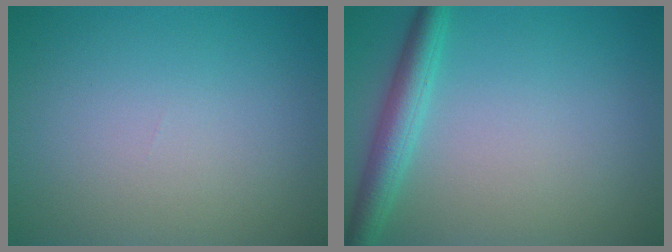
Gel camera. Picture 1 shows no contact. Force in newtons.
{"total": 3.3, "press": 3.3, "slide": 0.1}